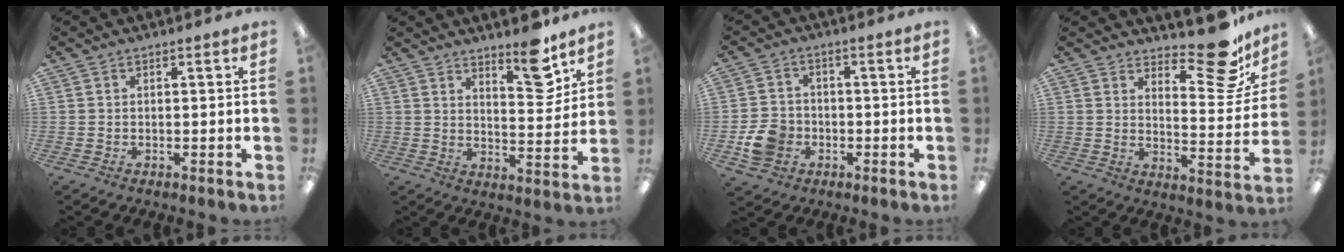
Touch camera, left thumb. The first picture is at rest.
{"total": 10.9, "force": [8.0, 3.4, 6.5], "torque": [-0.074, -0.058, 0.131]}
{"total": 7.4, "force": [-2.4, 6.2, 3.3], "torque": [-0.064, 0.016, -0.040]}
{"total": 14.0, "force": [10.9, 4.6, 7.5], "torque": [-0.093, -0.081, 0.183]}